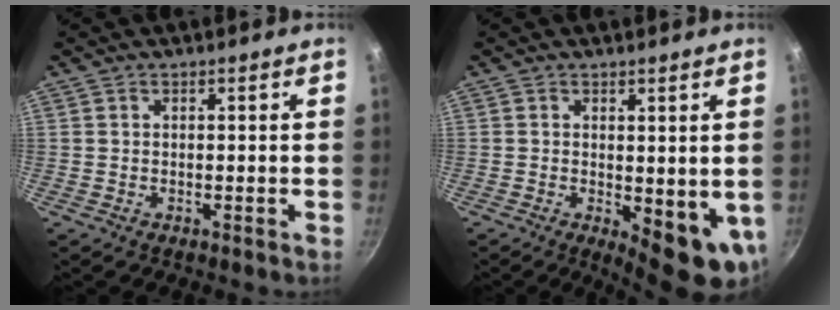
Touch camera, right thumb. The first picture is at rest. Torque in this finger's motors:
{"motor_torque": [-0.46, 0.96, 0.09, -0.06, 0.23]}